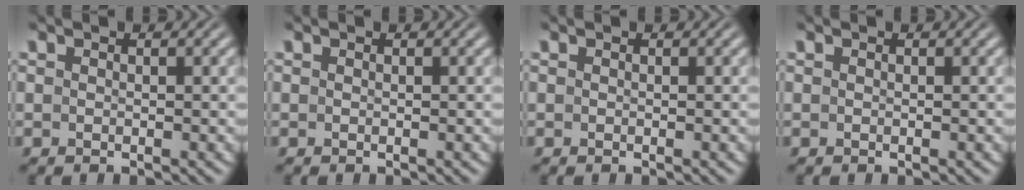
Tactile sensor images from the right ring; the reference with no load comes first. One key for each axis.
{"total": 0.0}
{"total": 0.0}
{"total": 0.0}